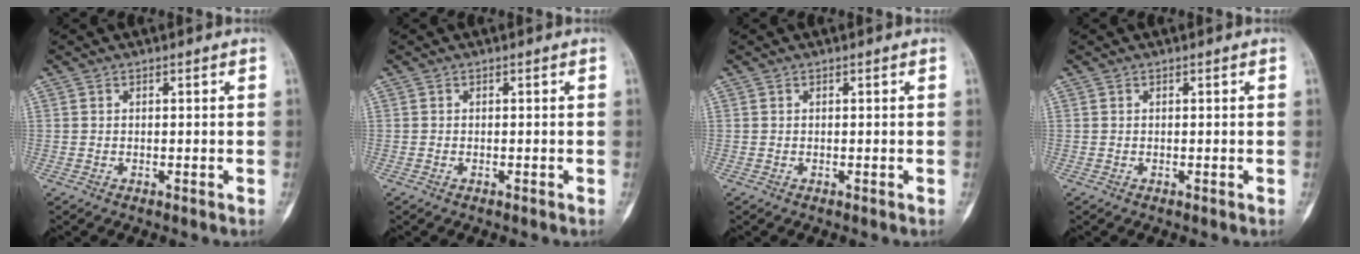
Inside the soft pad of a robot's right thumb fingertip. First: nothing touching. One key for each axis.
{"total": 0.0}
{"total": 0.0}
{"total": 0.0}